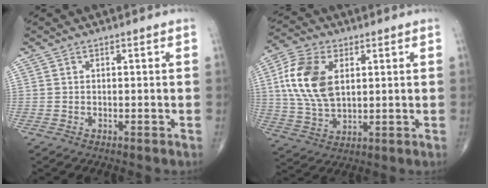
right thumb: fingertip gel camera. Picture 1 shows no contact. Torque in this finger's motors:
{"motor_torque": [-0.76, 1.05, 1.17, 0.34, 0.14]}